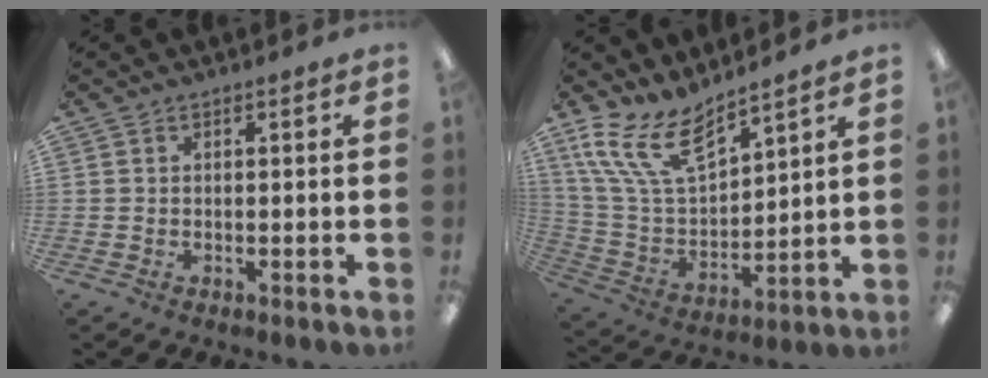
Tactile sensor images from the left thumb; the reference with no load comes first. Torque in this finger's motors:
{"motor_torque": [0.08, -0.08, 1.34, -1.43, 0.33]}